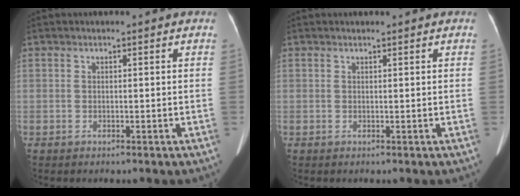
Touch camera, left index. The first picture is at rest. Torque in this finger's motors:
{"motor_torque": [-0.41, 0.33, -0.28, 0.01]}